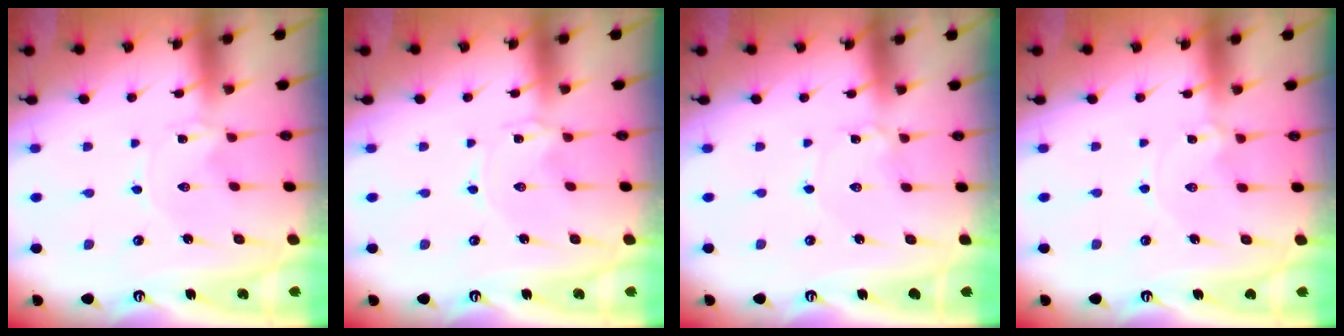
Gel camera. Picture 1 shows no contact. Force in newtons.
{"total": 0.0}
{"total": 1.6, "press": 1.6, "slide": 0.1}
{"total": 1.2, "press": 1.2, "slide": 0.1}